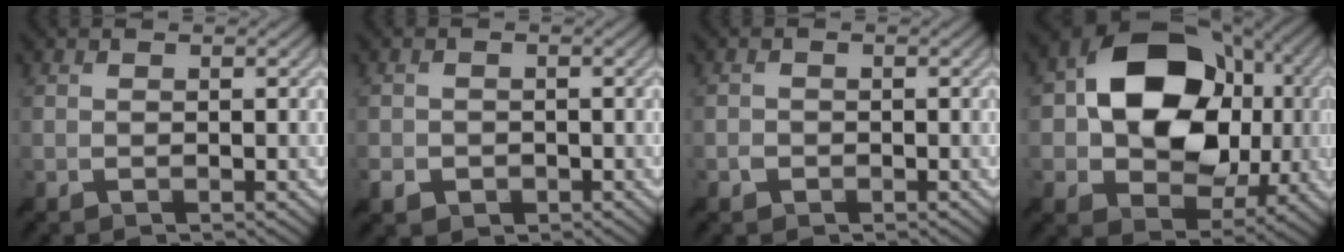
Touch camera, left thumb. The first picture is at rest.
{"total": 2.3, "force": [-1.1, 1.8, 0.9], "torque": [-0.022, -0.008, -0.024]}
{"total": 1.1, "force": [-0.5, 0.9, 0.2], "torque": [-0.001, -0.002, -0.013]}
{"total": 16.5, "force": [1.4, 11.9, 11.3], "torque": [-0.181, 0.005, 0.026]}